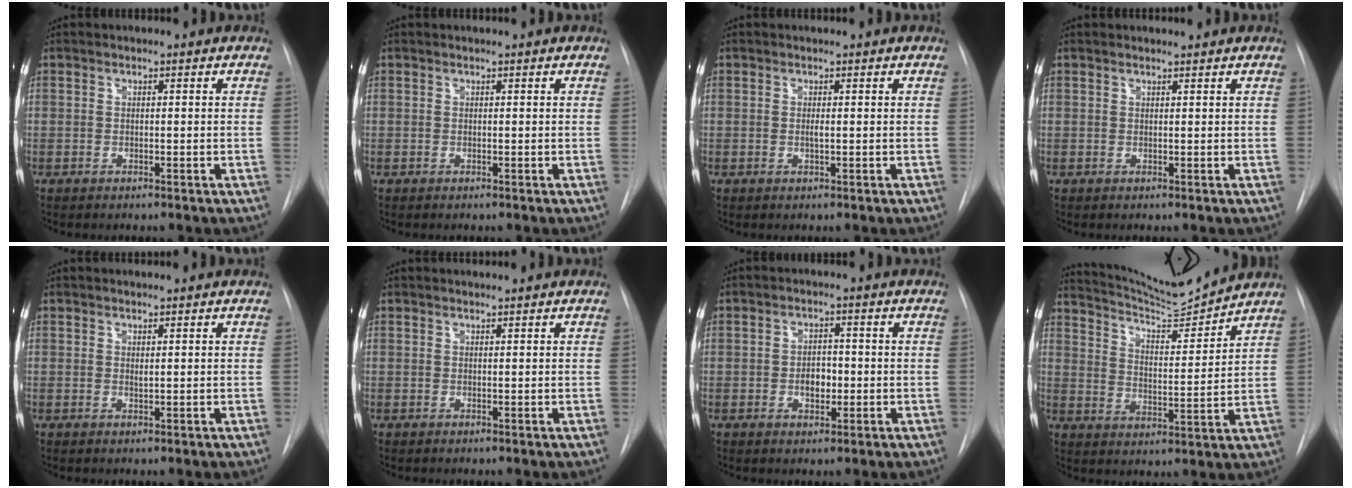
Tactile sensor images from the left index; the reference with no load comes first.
{"total": 0.0}
{"total": 0.9, "force": [-0.6, 0.0, 0.6], "torque": [-0.014, -0.002, -0.008]}
{"total": 0.0}
{"total": 0.6, "force": [-0.1, 0.1, 0.6], "torque": [-0.010, -0.005, 0.003]}
{"total": 0.0}
{"total": 3.2, "force": [-1.3, 1.9, 2.2], "torque": [-0.031, -0.002, -0.016]}
{"total": 11.1, "force": [10.8, -0.8, 2.4], "torque": [-0.046, -0.020, 0.181]}